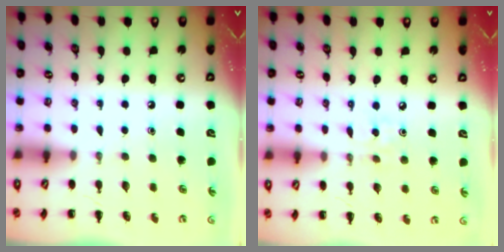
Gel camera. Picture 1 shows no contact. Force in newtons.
{"total": 2.2, "press": 2.1, "slide": 0.6}